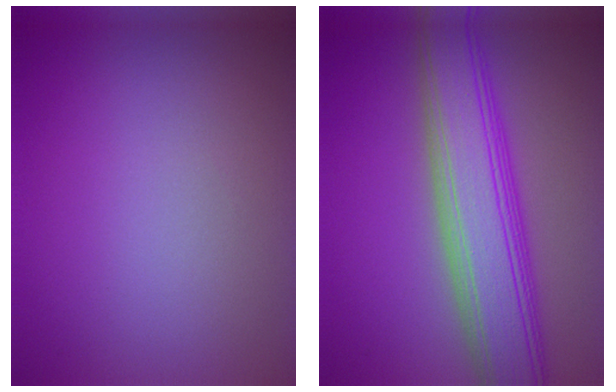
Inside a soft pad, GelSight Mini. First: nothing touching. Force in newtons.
{"total": 8.7, "press": 8.6, "slide": 0.5}